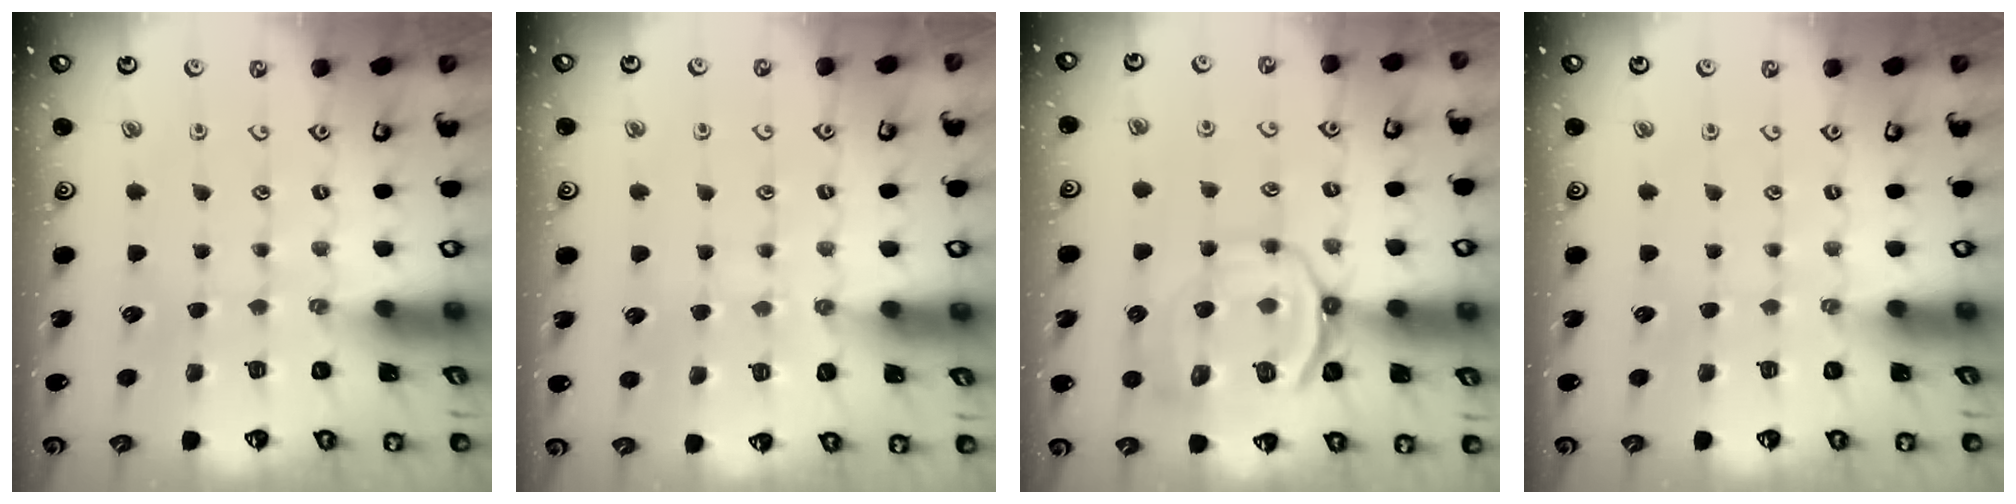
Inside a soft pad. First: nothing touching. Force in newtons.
{"total": 5.9, "press": 5.9, "slide": 0.7}
{"total": 11.9, "press": 11.7, "slide": 1.8}
{"total": 0.0}